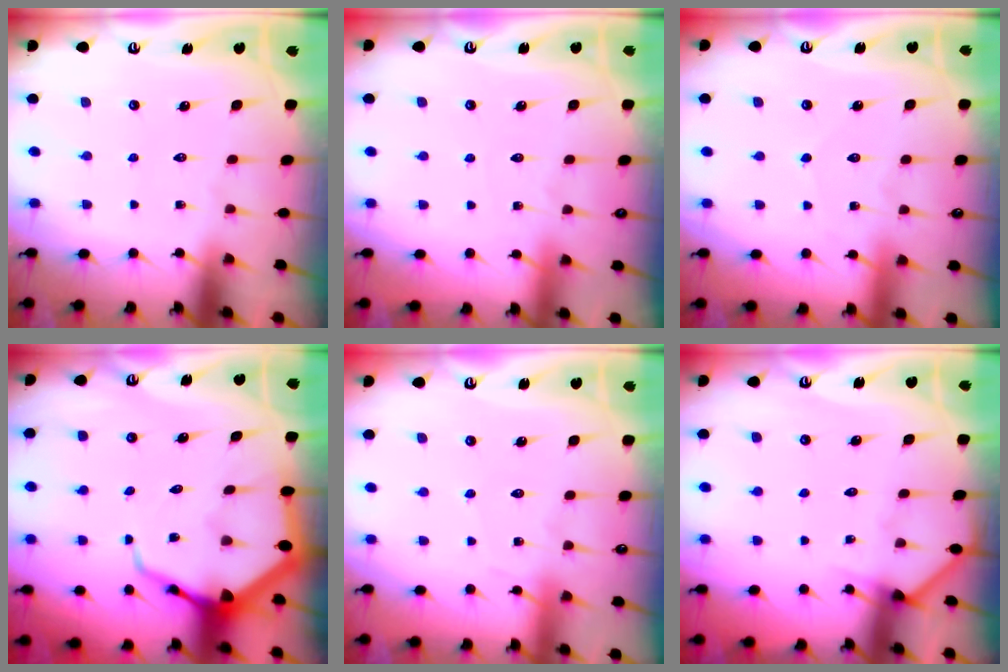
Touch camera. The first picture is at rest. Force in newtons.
{"total": 2.9, "press": 2.9, "slide": 0.3}
{"total": 3.0, "press": 2.9, "slide": 0.4}
{"total": 8.2, "press": 8.1, "slide": 0.9}
{"total": 4.3, "press": 4.3, "slide": 0.6}
{"total": 3.0, "press": 3.0, "slide": 0.2}